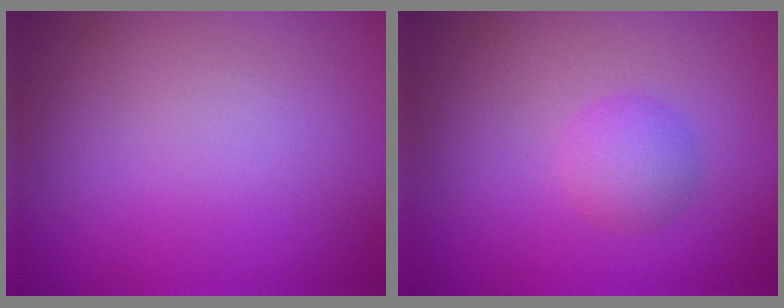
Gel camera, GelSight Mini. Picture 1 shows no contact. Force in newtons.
{"total": 2.0, "press": 2.0, "slide": 0.0}